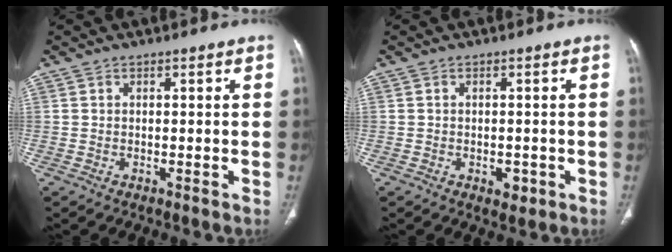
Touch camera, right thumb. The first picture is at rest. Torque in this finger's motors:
{"motor_torque": [0.37, 0.62, -0.29, 0.10, 0.08]}